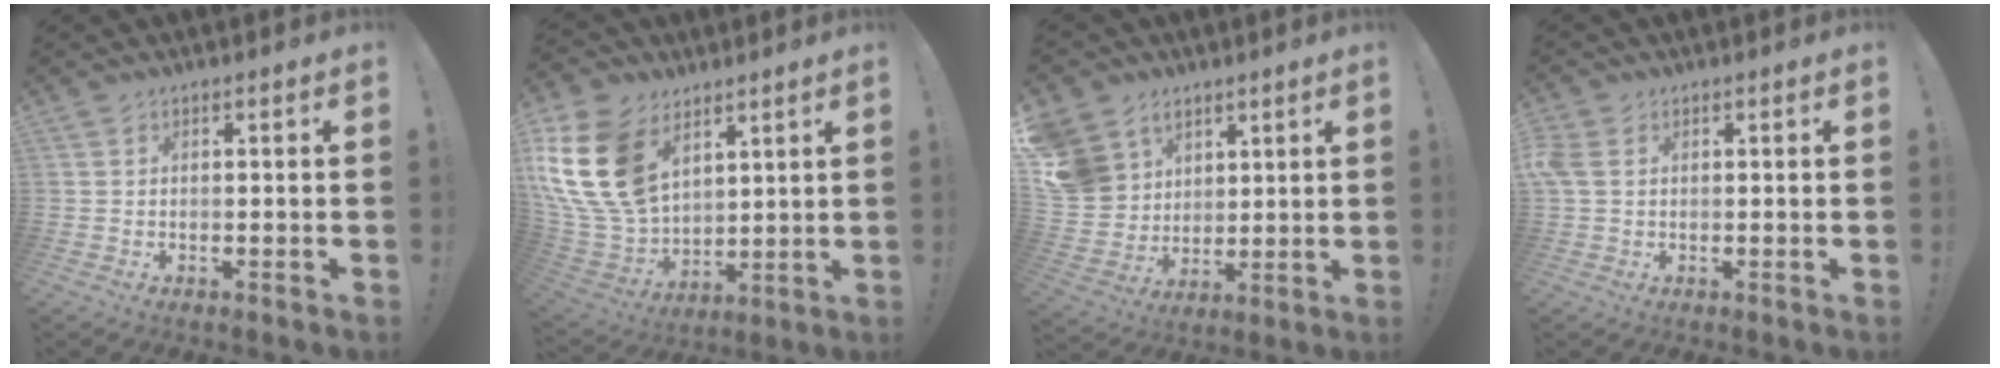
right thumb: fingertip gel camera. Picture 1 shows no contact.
{"total": 22.8, "force": [8.9, 16.0, 13.5], "torque": [-0.285, -0.046, 0.179]}
{"total": 12.2, "force": [5.4, 10.4, 3.4], "torque": [-0.063, -0.030, 0.119]}
{"total": 4.3, "force": [1.0, 3.1, 2.8], "torque": [-0.070, 0.007, 0.021]}